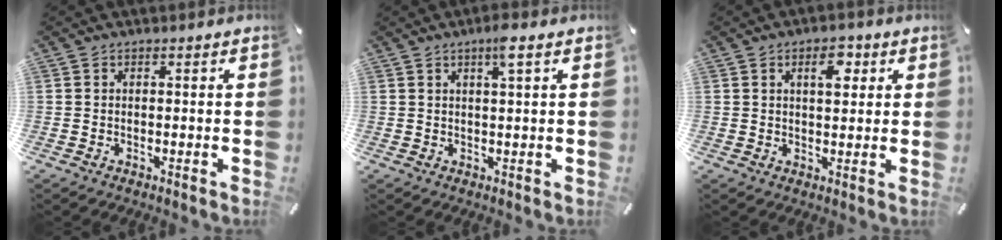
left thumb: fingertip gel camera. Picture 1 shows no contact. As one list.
[{"total": 3.7, "force": [2.0, 0.2, 3.1], "torque": [-0.057, -0.004, 0.030]}, {"total": 5.7, "force": [2.3, 2.9, 4.4], "torque": [-0.053, -0.007, 0.030]}]